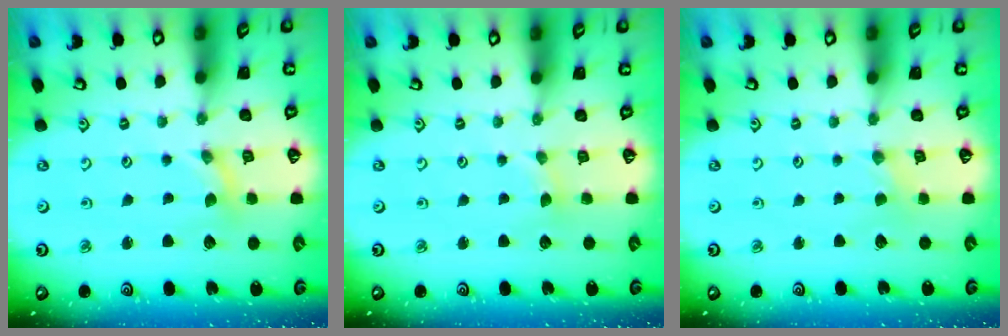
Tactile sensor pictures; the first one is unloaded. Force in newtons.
{"total": 1.0, "press": 1.0, "slide": 0.2}
{"total": 0.0}